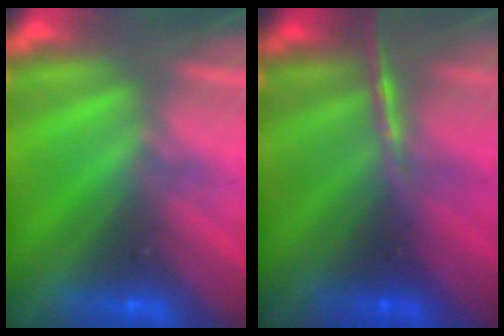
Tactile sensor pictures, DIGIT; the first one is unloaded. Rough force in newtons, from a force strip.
{"total": 1.5}